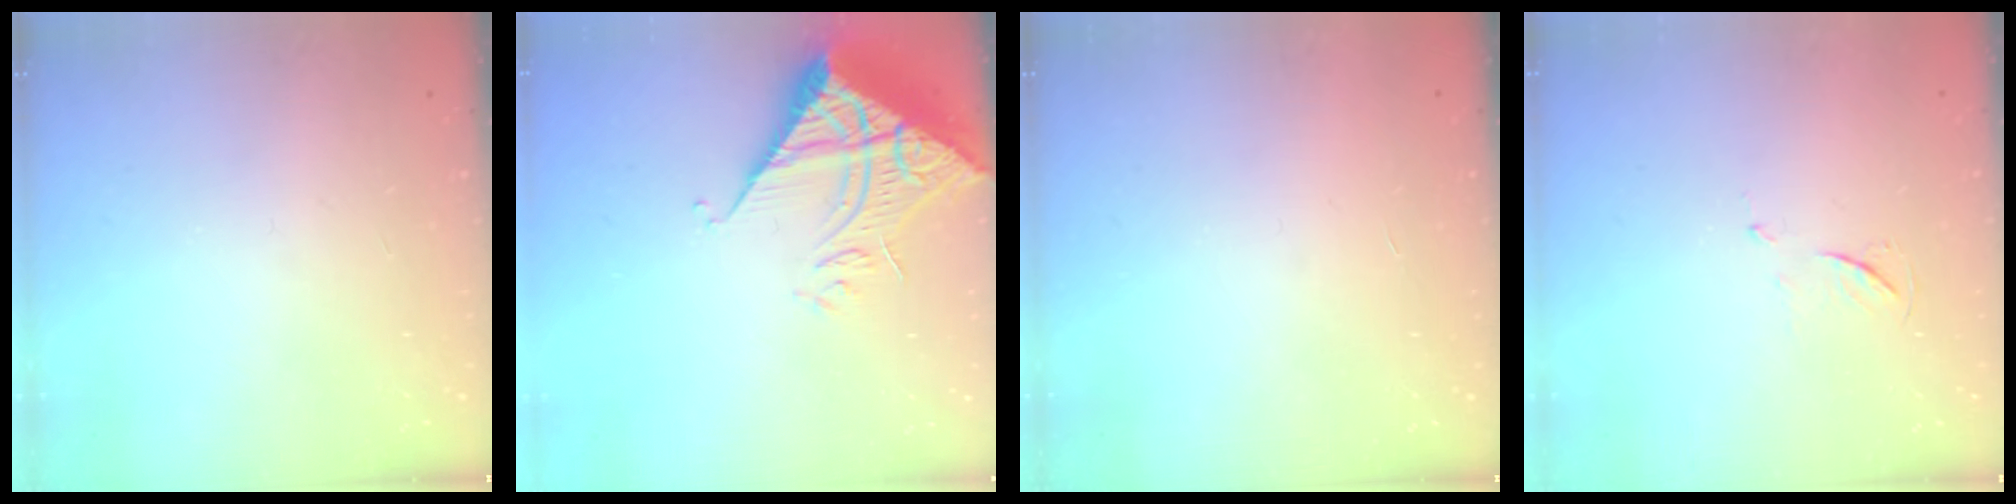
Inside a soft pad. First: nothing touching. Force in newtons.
{"total": 10.7, "press": 10.6, "slide": 1.0}
{"total": 1.6, "press": 1.6, "slide": 0.1}
{"total": 4.9, "press": 4.9, "slide": 0.7}